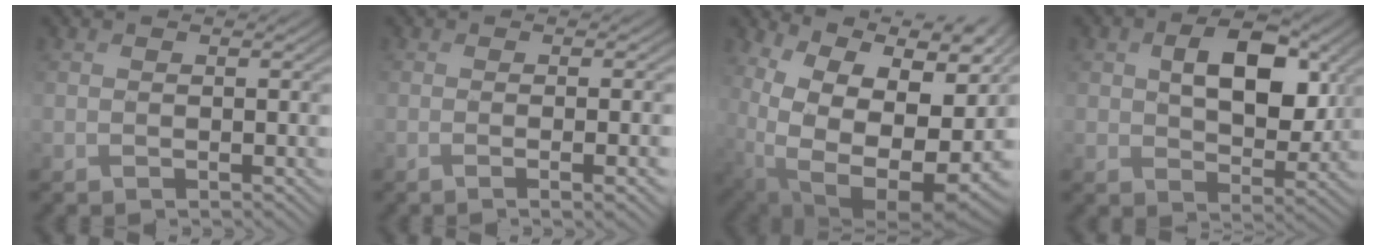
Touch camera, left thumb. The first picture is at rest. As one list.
[{"total": 4.6, "force": [-1.2, 1.0, 4.3], "torque": [-0.050, 0.002, -0.026]}, {"total": 17.6, "force": [1.3, 10.8, 13.8], "torque": [-0.214, -0.020, 0.061]}, {"total": 9.8, "force": [2.3, 6.3, 7.2], "torque": [-0.124, -0.004, 0.034]}]